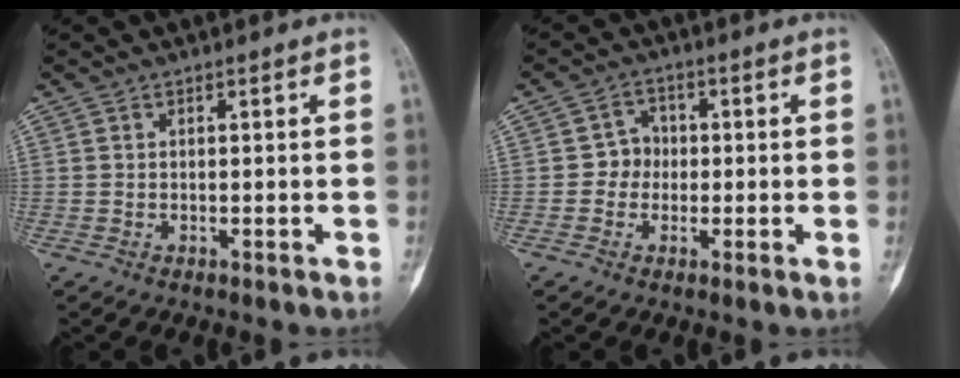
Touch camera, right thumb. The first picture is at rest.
{"total": 3.7, "force": [-0.3, 3.4, 1.3], "torque": [0.006, 0.012, -0.017]}